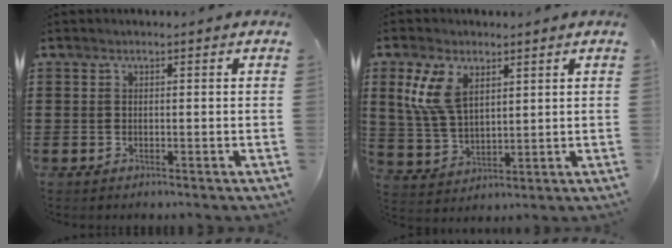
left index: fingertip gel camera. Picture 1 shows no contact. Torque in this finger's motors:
{"motor_torque": [0.45, 0.49, 0.33, 0.16]}